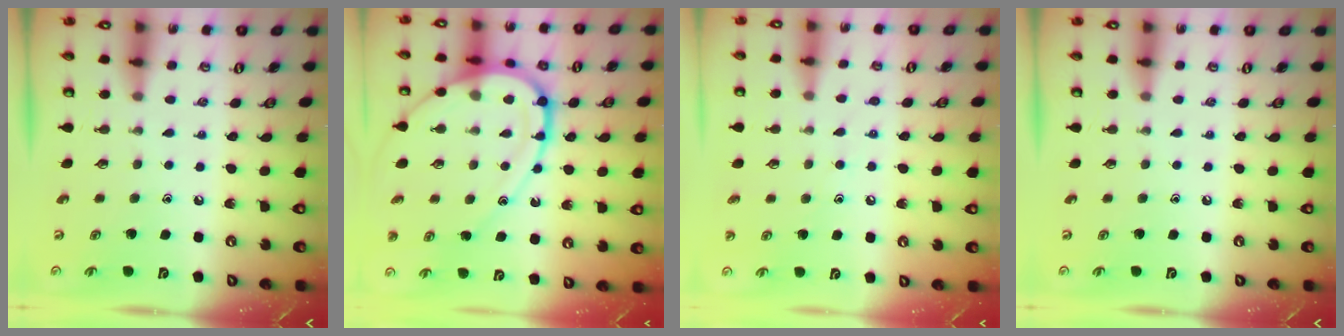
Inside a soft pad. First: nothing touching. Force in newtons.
{"total": 17.3, "press": 17.2, "slide": 1.7}
{"total": 6.1, "press": 6.1, "slide": 0.6}
{"total": 0.0}